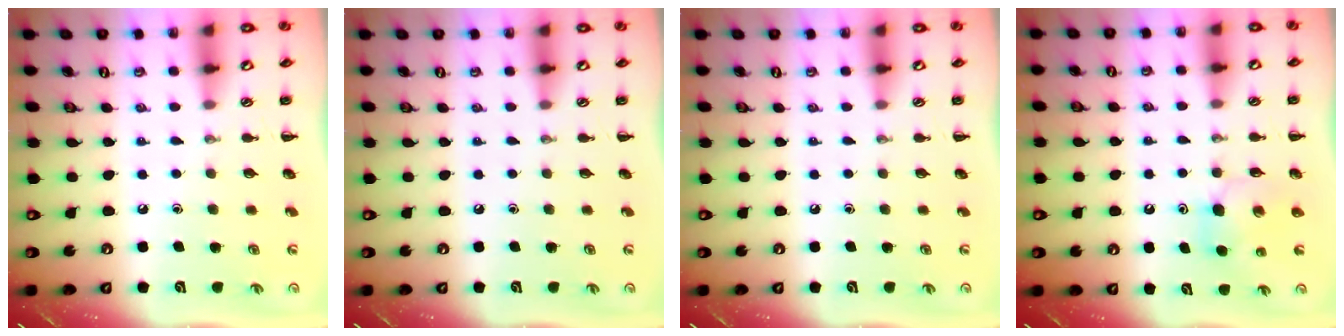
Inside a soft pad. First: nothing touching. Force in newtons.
{"total": 0.0}
{"total": 0.0}
{"total": 5.8, "press": 5.7, "slide": 1.1}